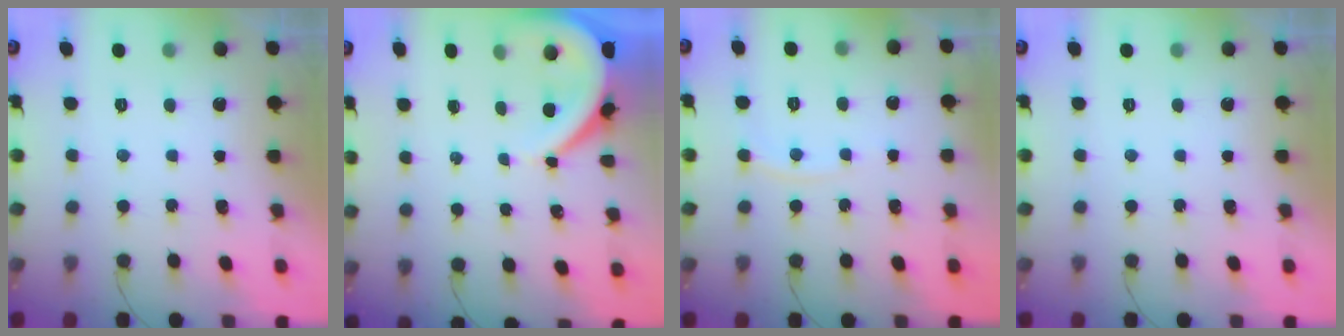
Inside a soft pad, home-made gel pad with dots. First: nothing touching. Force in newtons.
{"total": 6.2, "press": 6.2, "slide": 0.9}
{"total": 4.5, "press": 4.4, "slide": 0.5}
{"total": 0.0}